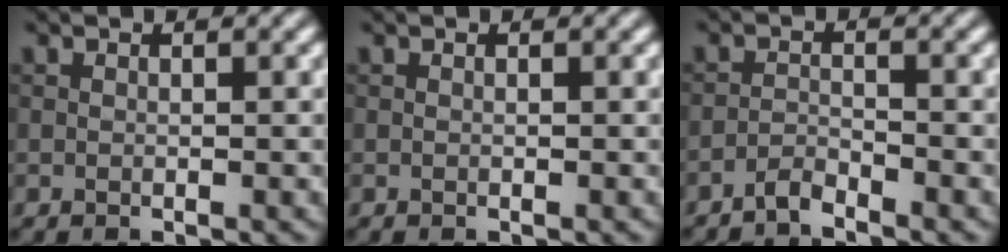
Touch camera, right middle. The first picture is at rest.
{"total": 0.0}
{"total": 1.6, "force": [-1.6, -0.2, 0.0], "torque": [-0.001, 0.013, -0.030]}